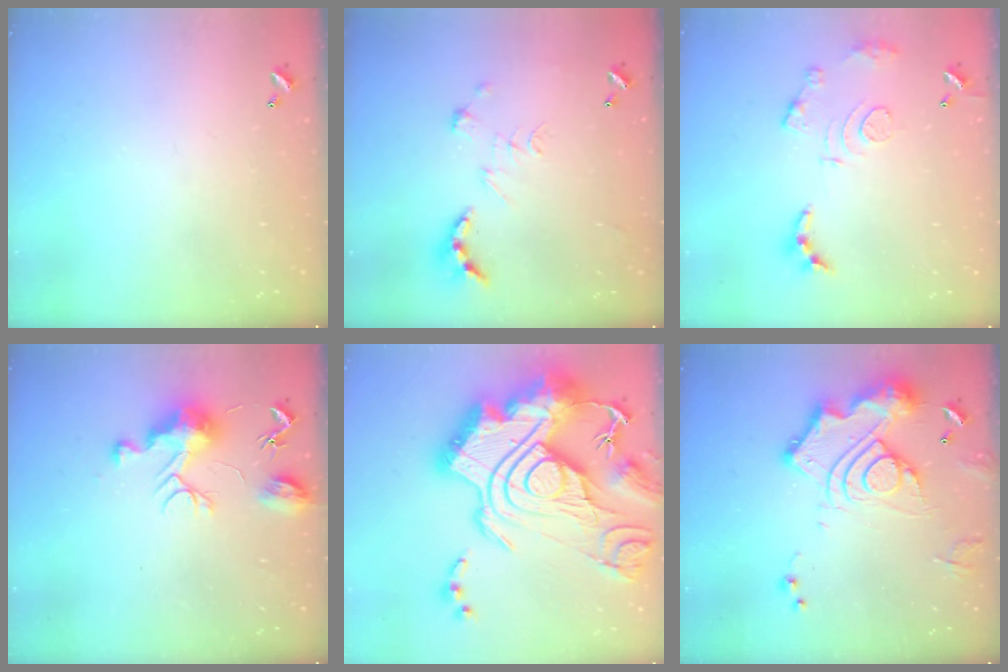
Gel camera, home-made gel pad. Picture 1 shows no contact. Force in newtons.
{"total": 2.4, "press": 1.9, "slide": 1.5}
{"total": 10.7, "press": 10.7, "slide": 0.7}
{"total": 10.6, "press": 10.6, "slide": 0.7}
{"total": 5.0, "press": 4.1, "slide": 2.9}
{"total": 17.0, "press": 16.9, "slide": 1.8}